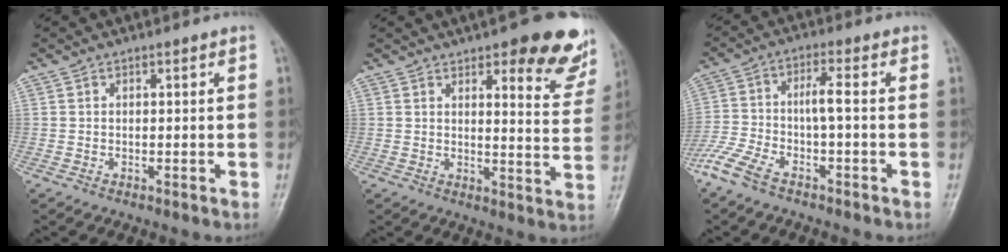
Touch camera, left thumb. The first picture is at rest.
{"total": 14.4, "force": [9.1, 4.7, 10.1], "torque": [-0.079, -0.049, 0.104]}
{"total": 8.9, "force": [-4.3, 1.4, 7.6], "torque": [-0.184, 0.022, -0.085]}